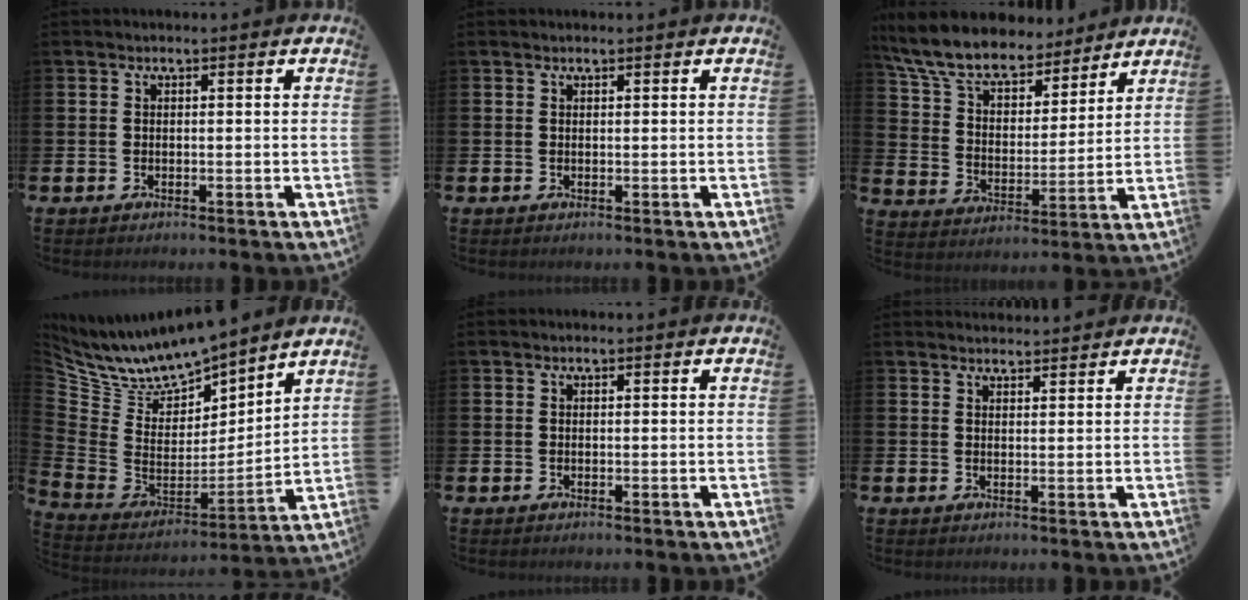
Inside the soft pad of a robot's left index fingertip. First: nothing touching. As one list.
[{"total": 0.6, "force": [0.6, 0.0, 0.2], "torque": [0.005, -0.003, 0.009]}, {"total": 9.4, "force": [8.5, 2.9, 2.7], "torque": [-0.097, -0.056, 0.153]}, {"total": 9.3, "force": [9.0, 2.1, 0.8], "torque": [-0.070, -0.078, 0.160]}, {"total": 0.0}, {"total": 2.3, "force": [2.2, 0.3, 0.0], "torque": [0.010, -0.016, 0.038]}]